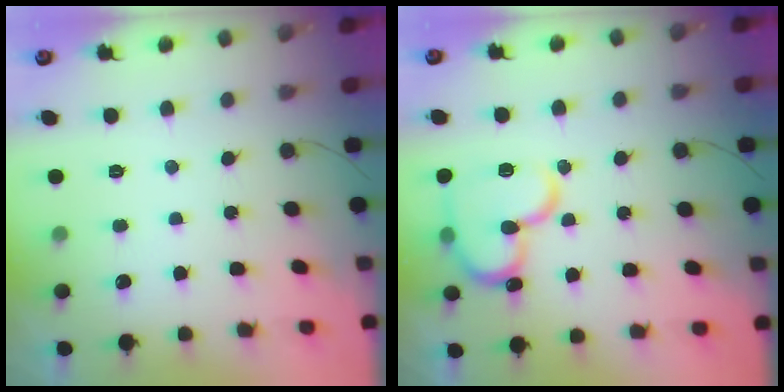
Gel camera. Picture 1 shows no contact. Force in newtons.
{"total": 17.2, "press": 17.1, "slide": 1.6}